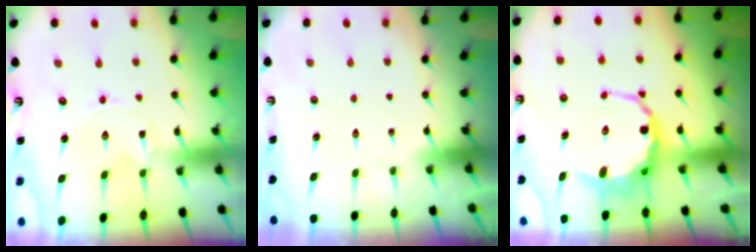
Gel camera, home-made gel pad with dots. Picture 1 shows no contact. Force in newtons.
{"total": 0.0}
{"total": 8.1, "press": 7.8, "slide": 2.0}